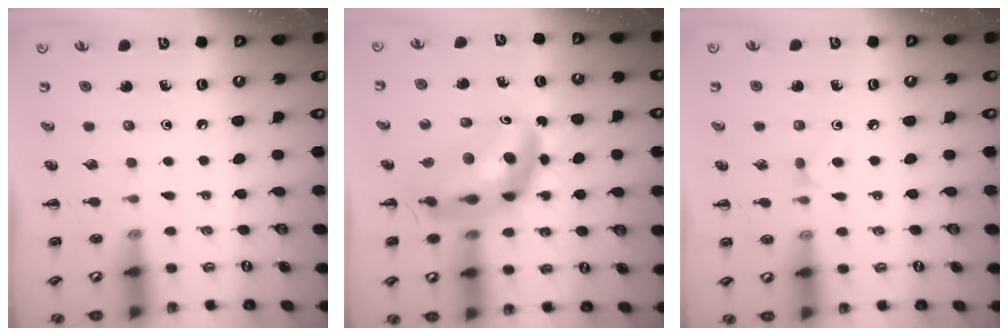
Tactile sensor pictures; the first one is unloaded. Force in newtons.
{"total": 11.0, "press": 10.5, "slide": 3.2}
{"total": 4.8, "press": 4.4, "slide": 1.7}